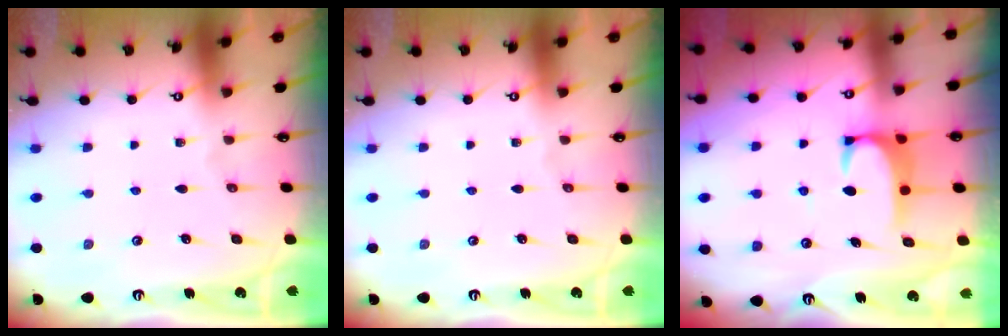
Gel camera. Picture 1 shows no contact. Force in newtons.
{"total": 0.0}
{"total": 2.7, "press": 2.6, "slide": 0.7}